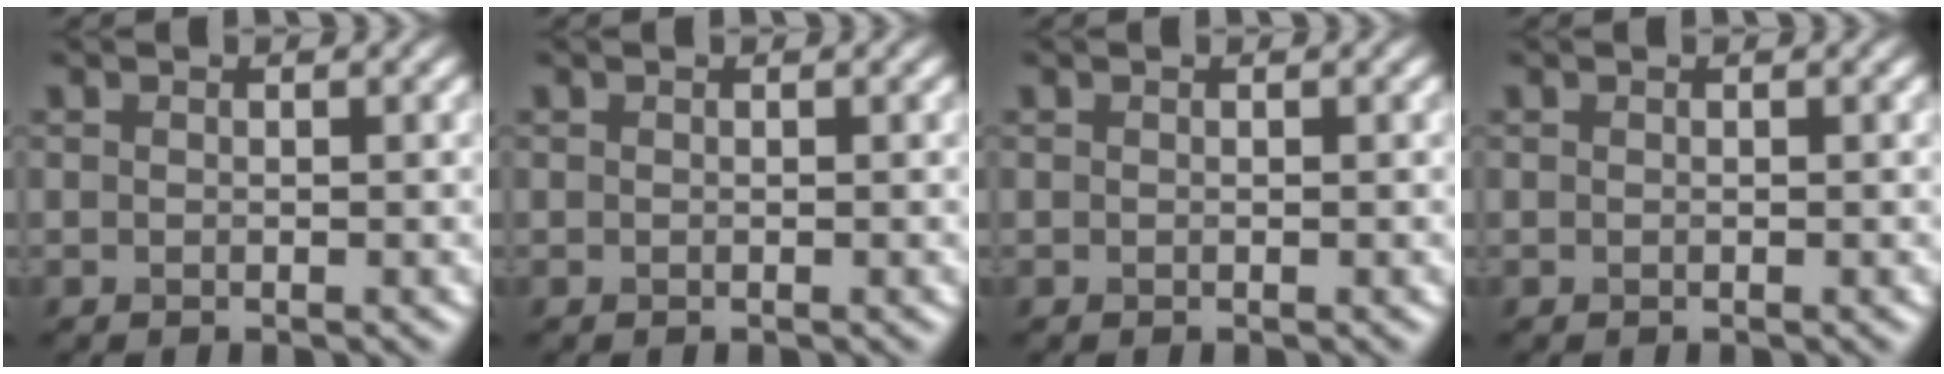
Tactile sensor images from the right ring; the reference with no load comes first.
{"total": 0.0}
{"total": 0.0}
{"total": 0.0}